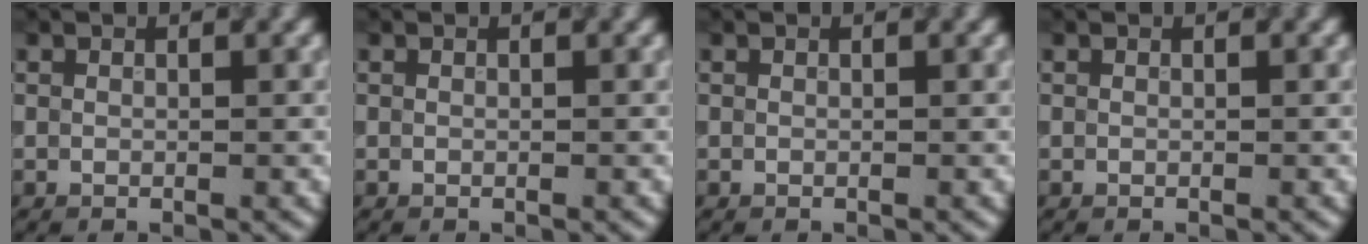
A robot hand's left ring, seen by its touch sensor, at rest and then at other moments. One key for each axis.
{"total": 0.0}
{"total": 0.0}
{"total": 0.0}